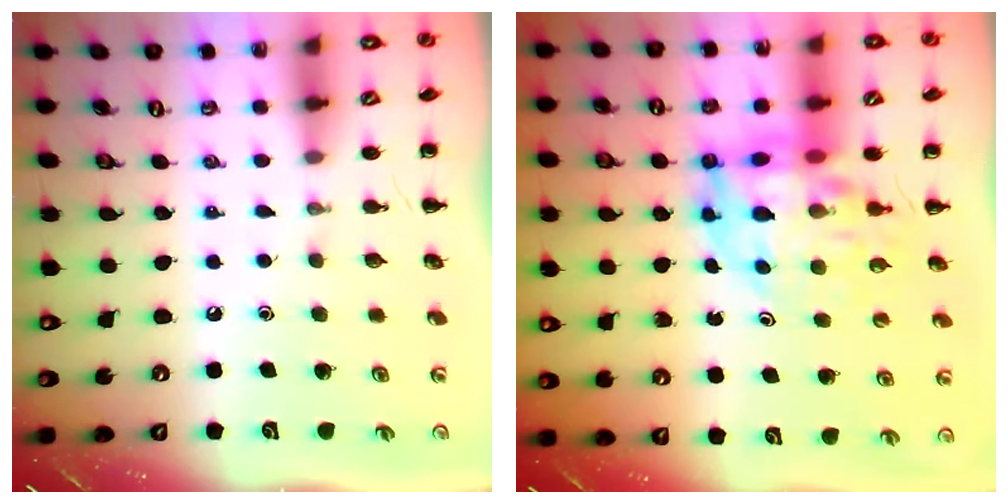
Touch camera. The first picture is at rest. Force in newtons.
{"total": 13.9, "press": 13.4, "slide": 3.8}